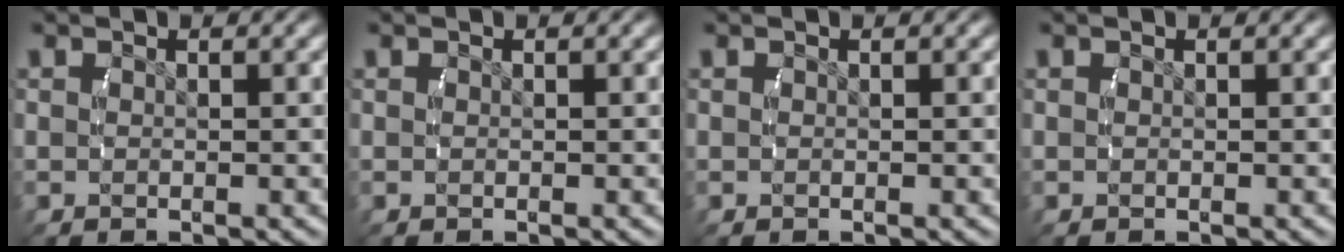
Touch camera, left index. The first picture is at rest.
{"total": 0.0}
{"total": 0.0}
{"total": 0.0}